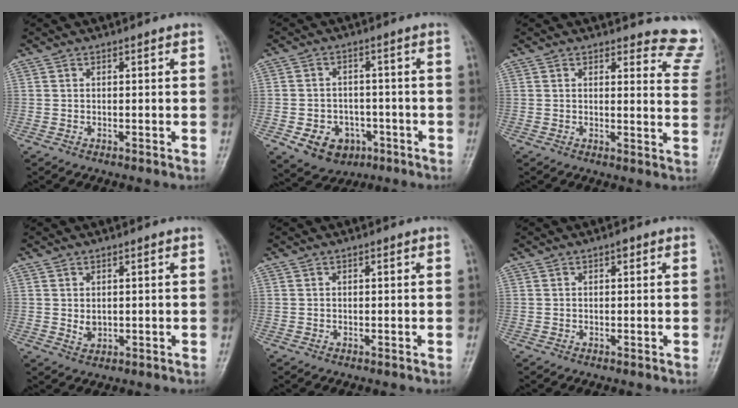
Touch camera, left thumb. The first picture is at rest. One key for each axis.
{"total": 8.9, "fx": -3.8, "fy": 7.1, "fz": 3.9, "tx": -0.044, "ty": 0.025, "tz": -0.047}
{"total": 9.6, "fx": 9.2, "fy": 2.4, "fz": 0.8, "tx": 0.043, "ty": -0.084, "tz": 0.066}
{"total": 1.9, "fx": 0.2, "fy": 1.3, "fz": 1.3, "tx": -0.017, "ty": -0.007, "tz": 0.010}
{"total": 0.0}
{"total": 0.9, "fx": 0.4, "fy": 0.5, "fz": 0.7, "tx": -0.006, "ty": 0.002, "tz": 0.003}